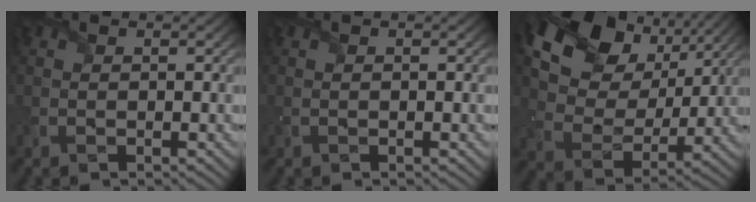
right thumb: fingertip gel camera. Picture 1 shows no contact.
{"total": 0.0}
{"total": 17.4, "force": [8.7, 11.4, 9.8], "torque": [-0.209, 0.034, 0.141]}